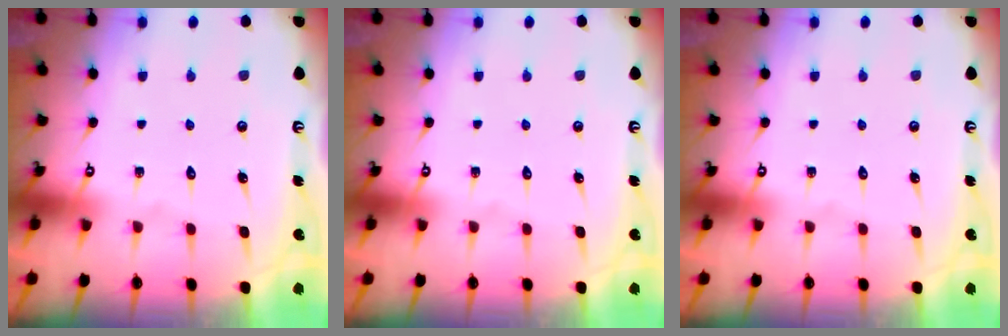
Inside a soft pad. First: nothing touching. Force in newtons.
{"total": 0.0}
{"total": 0.0}